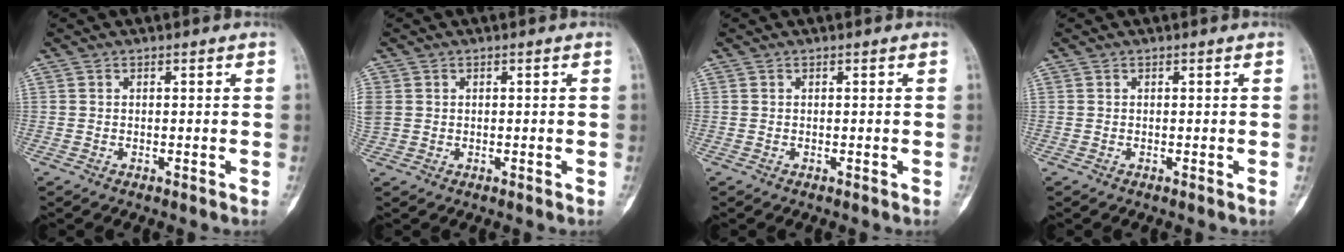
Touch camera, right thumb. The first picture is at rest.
{"total": 3.5, "force": [0.4, 3.1, 1.7], "torque": [-0.052, 0.011, 0.016]}
{"total": 0.0}
{"total": 0.0}